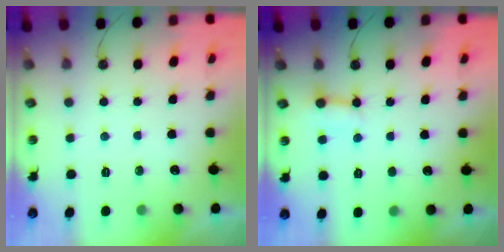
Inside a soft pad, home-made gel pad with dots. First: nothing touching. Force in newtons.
{"total": 3.6, "press": 3.6, "slide": 0.4}